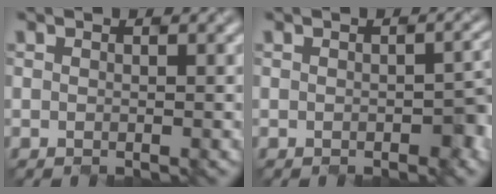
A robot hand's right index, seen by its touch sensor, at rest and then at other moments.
{"total": 2.5, "force": [-0.7, 1.1, 2.2], "torque": [-0.027, 0.008, 0.002]}